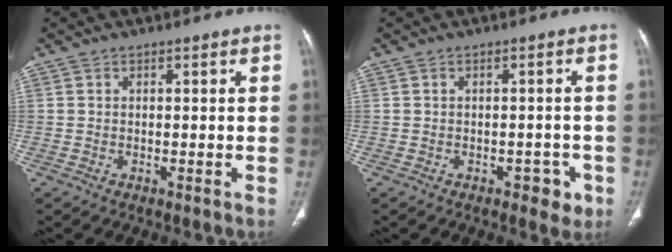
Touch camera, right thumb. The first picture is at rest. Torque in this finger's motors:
{"motor_torque": [-0.07, 0.18, -0.18, 0.17, -0.02]}